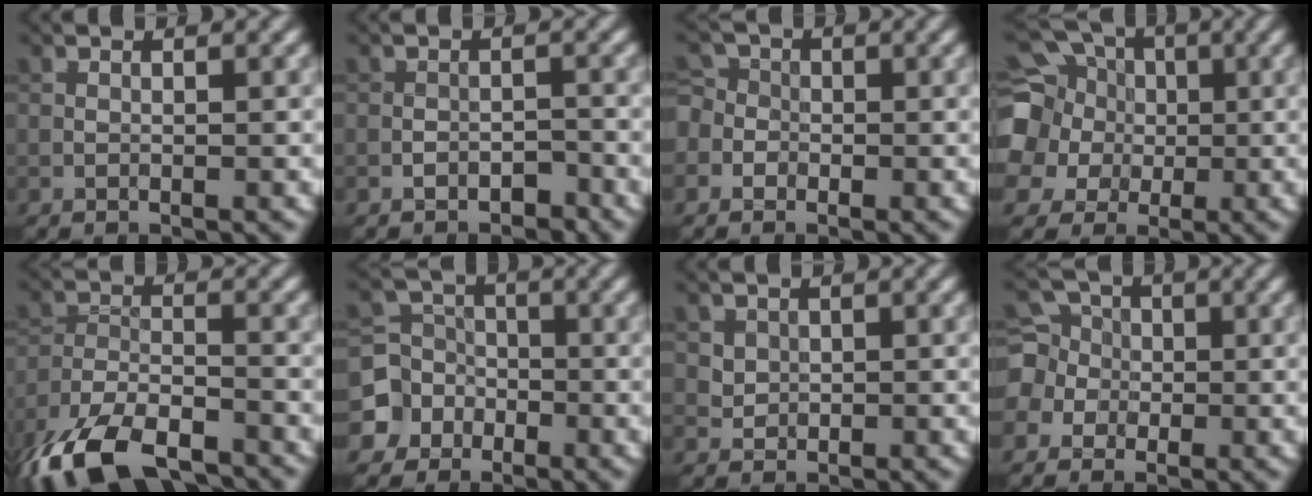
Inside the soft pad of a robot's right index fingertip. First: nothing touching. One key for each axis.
{"total": 1.0, "fx": -0.9, "fy": 0.5, "fz": 0.3, "tx": -0.001, "ty": 0.004, "tz": -0.012}
{"total": 4.4, "fx": -1.0, "fy": 4.0, "fz": 1.4, "tx": -0.013, "ty": 0.017, "tz": -0.051}
{"total": 13.5, "fx": 2.7, "fy": 12.0, "fz": 5.6, "tx": -0.161, "ty": 0.020, "tz": 0.022}
{"total": 11.1, "fx": -8.6, "fy": 4.0, "fz": 5.8, "tx": -0.117, "ty": -0.026, "tz": -0.155}
{"total": 6.1, "fx": -2.5, "fy": 5.5, "fz": 0.6, "tx": 0.000, "ty": 0.003, "tz": -0.074}
{"total": 1.7, "fx": 0.7, "fy": 1.5, "fz": 0.5, "tx": -0.009, "ty": -0.006, "tz": 0.030}
{"total": 6.8, "fx": 0.4, "fy": 6.4, "fz": 2.3, "tx": -0.052, "ty": 0.030, "tz": -0.034}